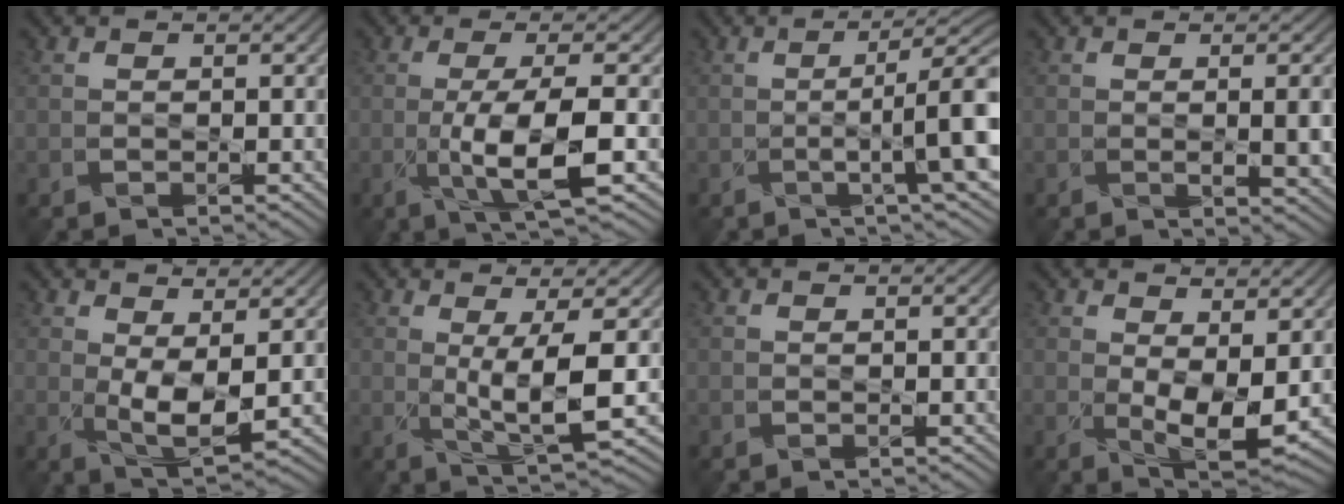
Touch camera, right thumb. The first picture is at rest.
{"total": 6.5, "force": [-1.9, 0.8, 6.2], "torque": [-0.116, 0.003, -0.031]}
{"total": 9.1, "force": [-1.6, 1.3, 8.9], "torque": [-0.124, 0.006, -0.015]}
{"total": 3.9, "force": [-0.4, 0.9, 3.7], "torque": [-0.056, -0.008, 0.004]}
{"total": 4.8, "force": [1.0, 2.1, 4.2], "torque": [-0.096, -0.006, 0.025]}
{"total": 5.3, "force": [-0.1, 1.0, 5.3], "torque": [-0.115, -0.006, 0.009]}
{"total": 0.0}
{"total": 6.9, "force": [0.7, 3.7, 5.8], "torque": [-0.120, -0.017, 0.021]}